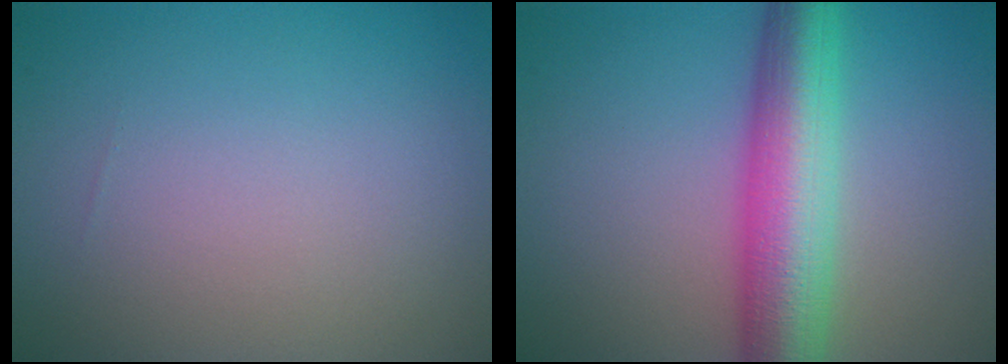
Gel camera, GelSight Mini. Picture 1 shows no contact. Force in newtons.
{"total": 8.3, "press": 8.2, "slide": 0.4}